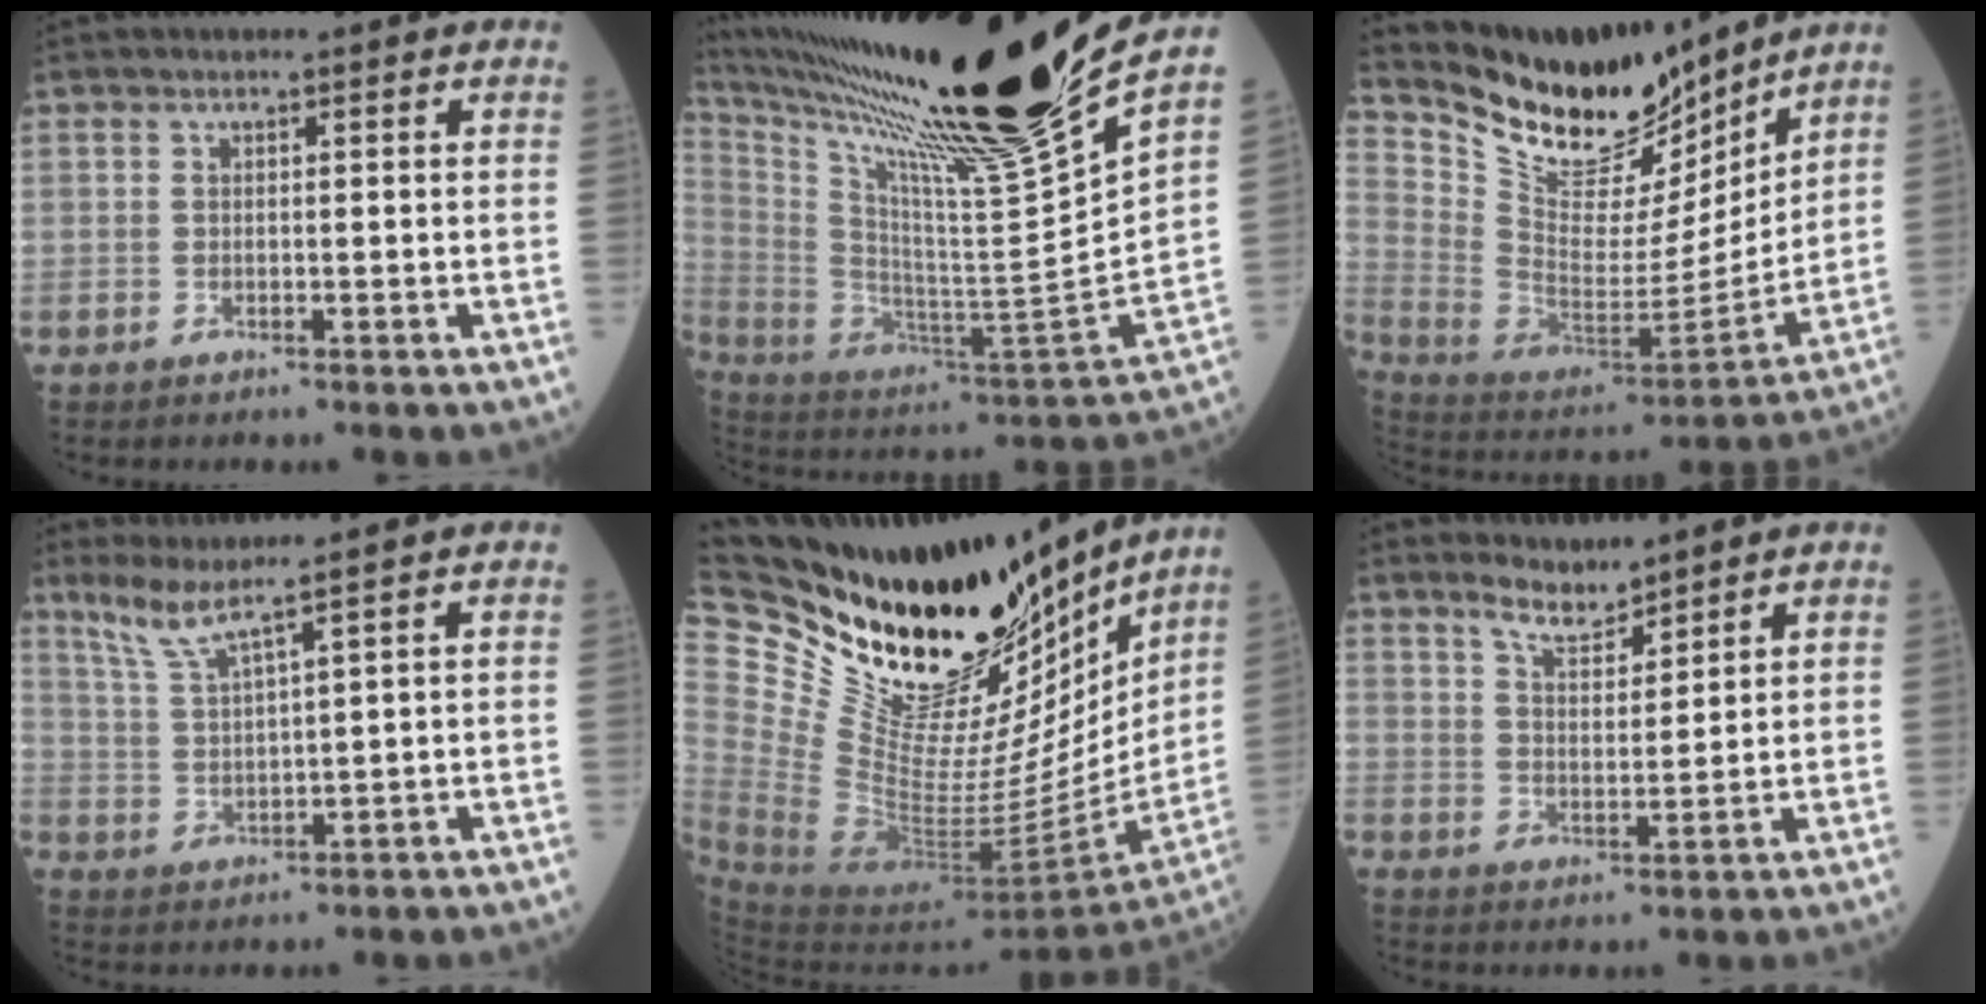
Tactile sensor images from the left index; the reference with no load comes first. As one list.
[{"total": 32.2, "force": [24.4, -2.1, 20.9], "torque": [-0.363, -0.093, 0.393]}, {"total": 18.2, "force": [15.9, 5.3, 7.0], "torque": [-0.137, -0.026, 0.286]}, {"total": 4.6, "force": [3.7, -1.0, 2.6], "torque": [-0.059, -0.005, 0.081]}, {"total": 34.3, "force": [28.3, 11.0, 16.0], "torque": [-0.315, -0.044, 0.445]}, {"total": 4.3, "force": [4.1, 0.8, 1.2], "torque": [-0.027, -0.003, 0.079]}]